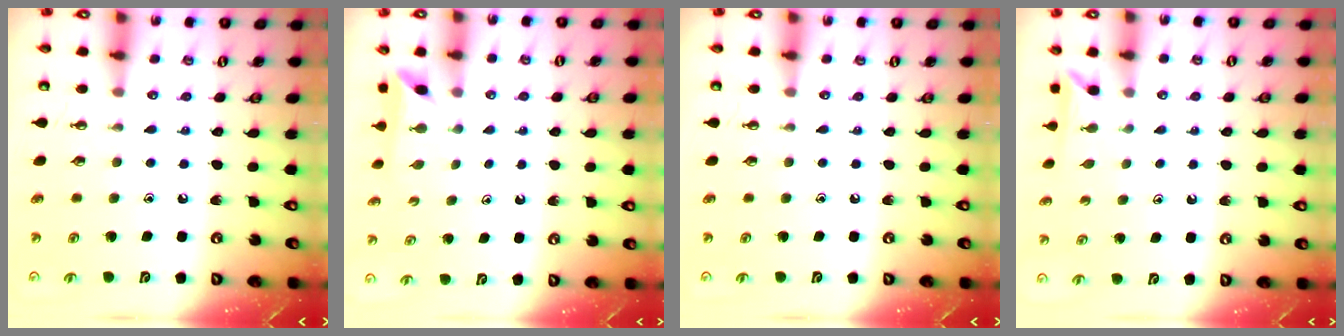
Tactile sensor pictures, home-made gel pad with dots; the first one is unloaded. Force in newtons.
{"total": 2.1, "press": 2.1, "slide": 0.2}
{"total": 0.0}
{"total": 2.3, "press": 2.3, "slide": 0.2}